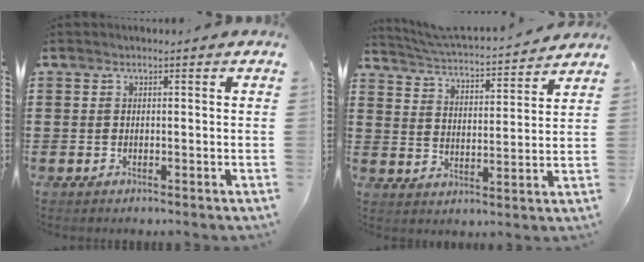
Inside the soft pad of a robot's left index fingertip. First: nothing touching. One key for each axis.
{"total": 3.7, "fx": 3.6, "fy": -0.2, "fz": 0.8, "tx": -0.037, "ty": -0.033, "tz": 0.056}